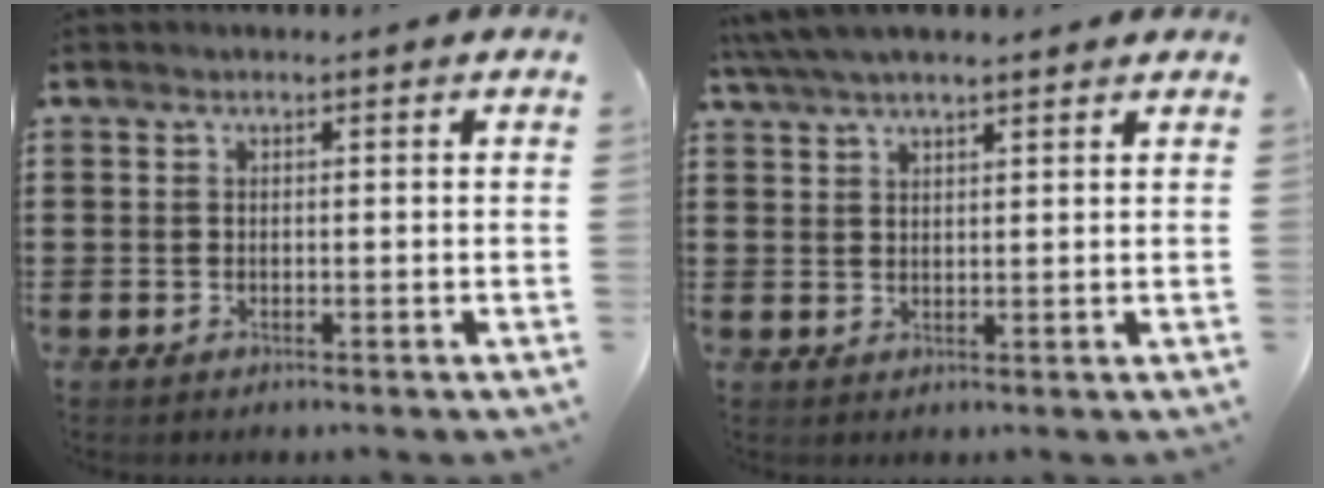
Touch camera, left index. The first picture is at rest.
{"total": 4.5, "force": [3.8, 0.6, 2.2], "torque": [-0.053, -0.001, 0.072]}